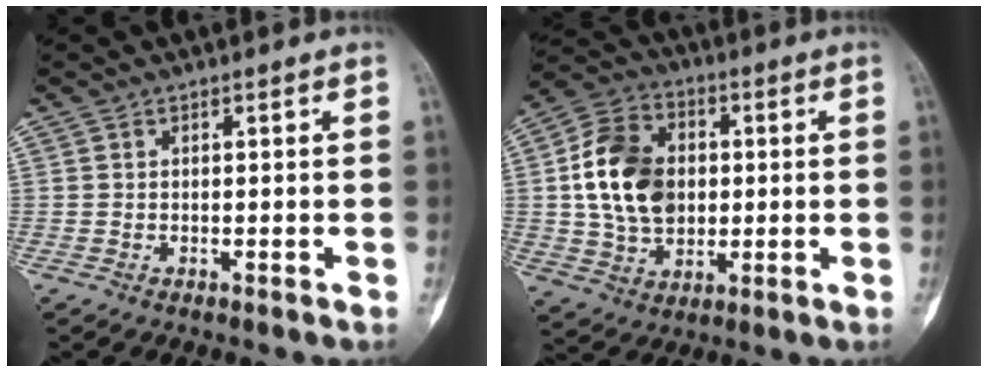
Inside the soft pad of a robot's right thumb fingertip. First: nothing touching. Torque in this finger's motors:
{"motor_torque": [1.37, 1.88, 1.11, -1.23, 0.08]}